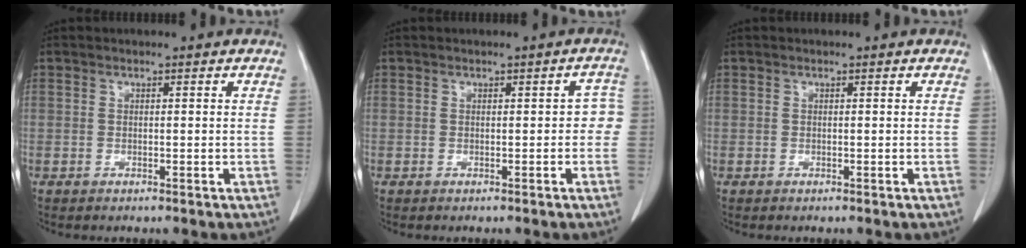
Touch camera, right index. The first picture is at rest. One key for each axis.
{"total": 2.3, "fx": -0.2, "fy": 1.5, "fz": 1.7, "tx": -0.002, "ty": 0.019, "tz": -0.004}
{"total": 0.0}